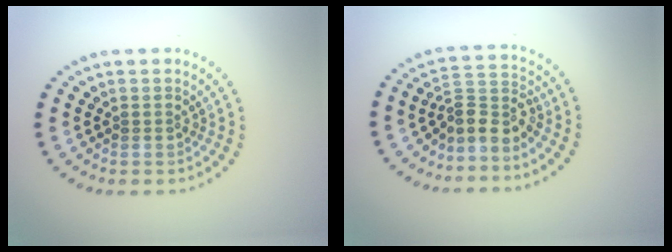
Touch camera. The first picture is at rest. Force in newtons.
{"total": 3.0, "press": 2.2, "slide": 2.1}